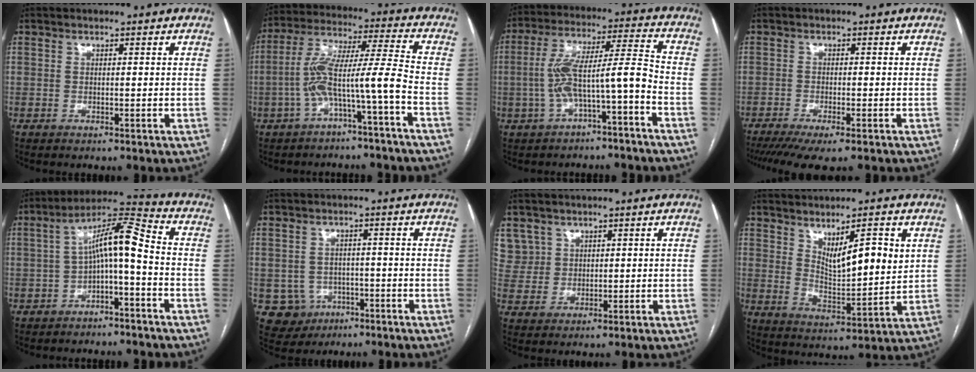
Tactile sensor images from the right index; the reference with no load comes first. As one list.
[{"total": 10.5, "force": [-3.8, 0.1, 9.8], "torque": [-0.191, 0.034, -0.067]}, {"total": 10.5, "force": [-3.2, 1.4, 9.9], "torque": [-0.182, 0.038, -0.049]}, {"total": 8.0, "force": [-6.1, 0.9, 5.2], "torque": [-0.075, -0.017, -0.097]}, {"total": 9.1, "force": [-1.5, 1.5, 8.8], "torque": [-0.149, 0.041, -0.026]}, {"total": 5.6, "force": [-1.9, 5.2, 0.7], "torque": [-0.011, 0.009, -0.020]}, {"total": 5.9, "force": [3.5, 4.8, -0.2], "torque": [0.012, 0.009, 0.076]}, {"total": 9.4, "force": [3.9, 2.4, 8.2], "torque": [-0.142, -0.010, 0.075]}]